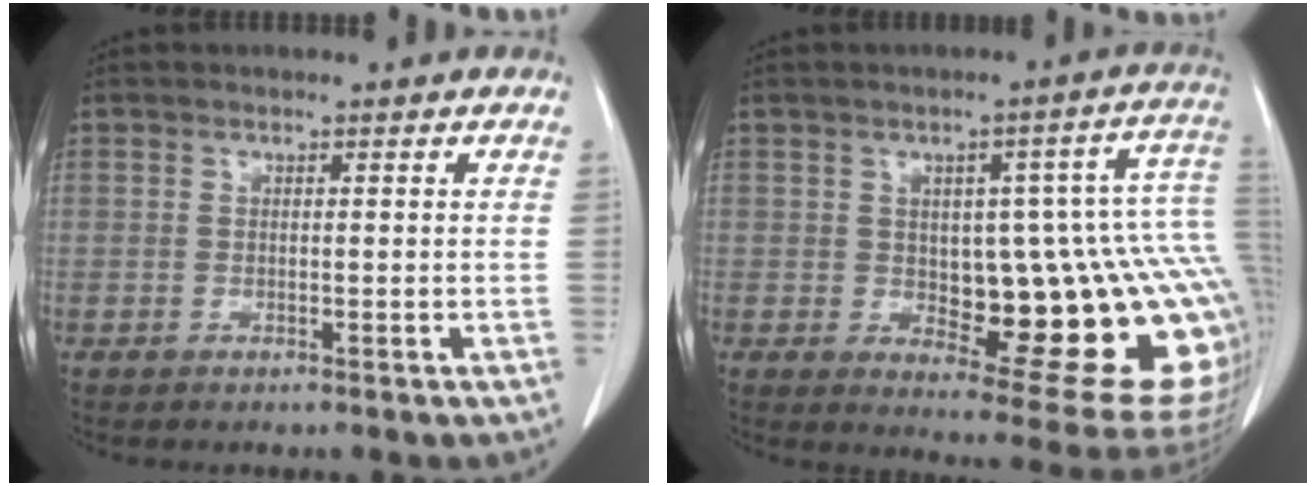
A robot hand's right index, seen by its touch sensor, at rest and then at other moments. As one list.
[{"total": 23.2, "force": [-1.0, 7.0, 22.2], "torque": [-0.185, 0.021, 0.008]}]